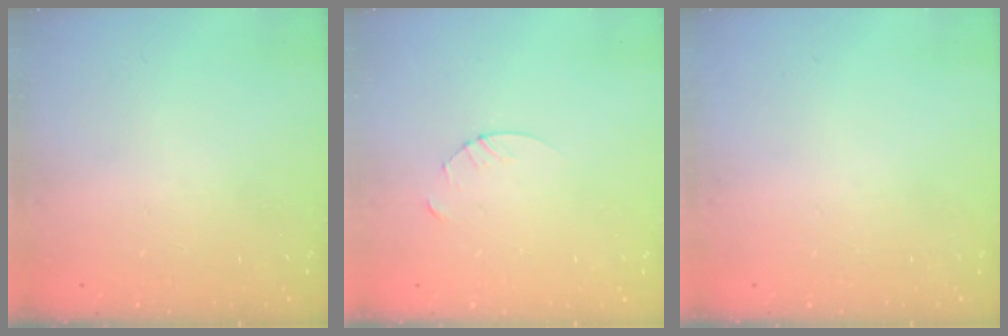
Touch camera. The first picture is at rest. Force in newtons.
{"total": 3.2, "press": 3.2, "slide": 0.3}
{"total": 0.0}